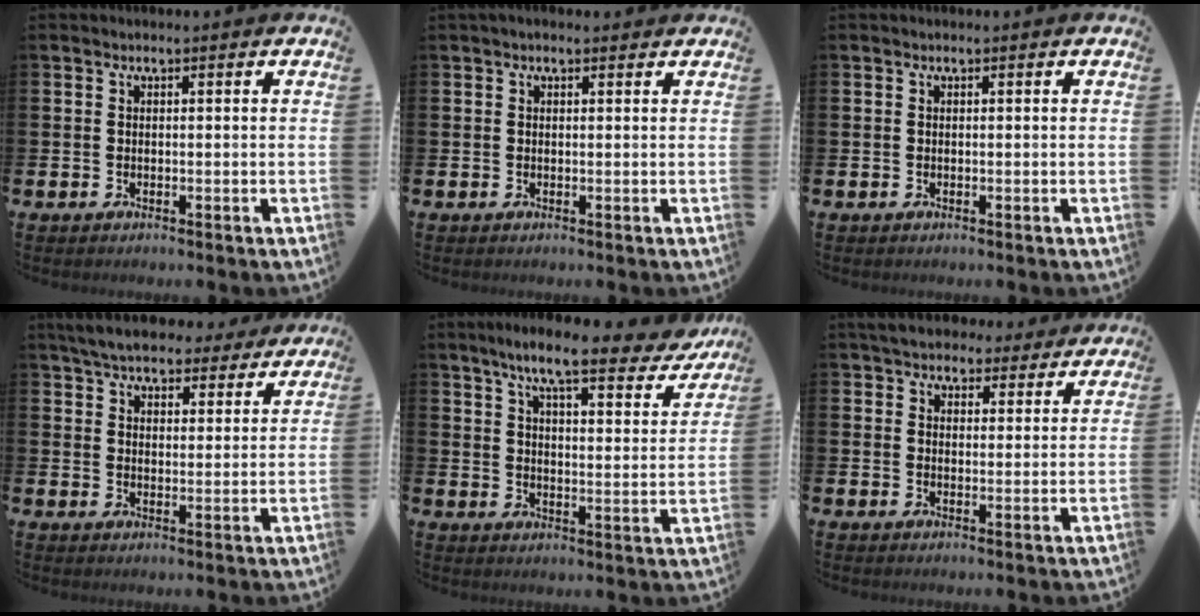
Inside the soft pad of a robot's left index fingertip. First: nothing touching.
{"total": 0.7, "force": [0.5, 0.2, 0.5], "torque": [0.003, 0.000, 0.005]}
{"total": 0.0}
{"total": 6.7, "force": [6.3, 1.8, 1.4], "torque": [-0.047, -0.029, 0.115]}
{"total": 8.7, "force": [7.4, 1.3, 4.4], "torque": [-0.094, -0.040, 0.123]}
{"total": 5.4, "force": [5.0, 1.9, 0.6], "torque": [-0.028, -0.024, 0.091]}